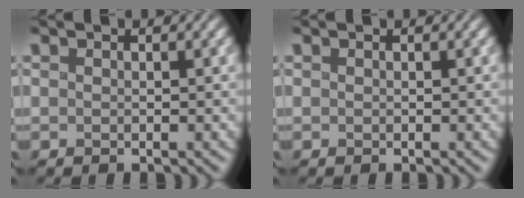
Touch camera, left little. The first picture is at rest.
{"total": 0.0}